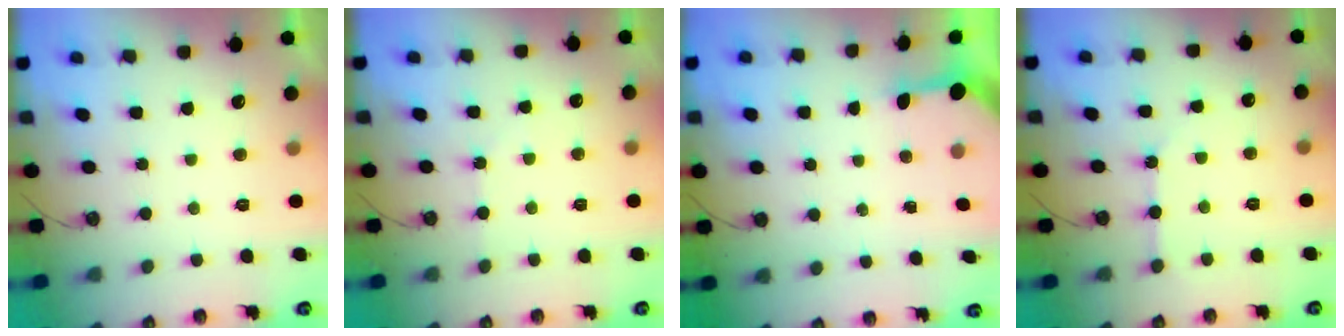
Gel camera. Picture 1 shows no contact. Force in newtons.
{"total": 2.8, "press": 2.8, "slide": 0.6}
{"total": 3.3, "press": 3.2, "slide": 0.3}
{"total": 2.0, "press": 2.0, "slide": 0.1}